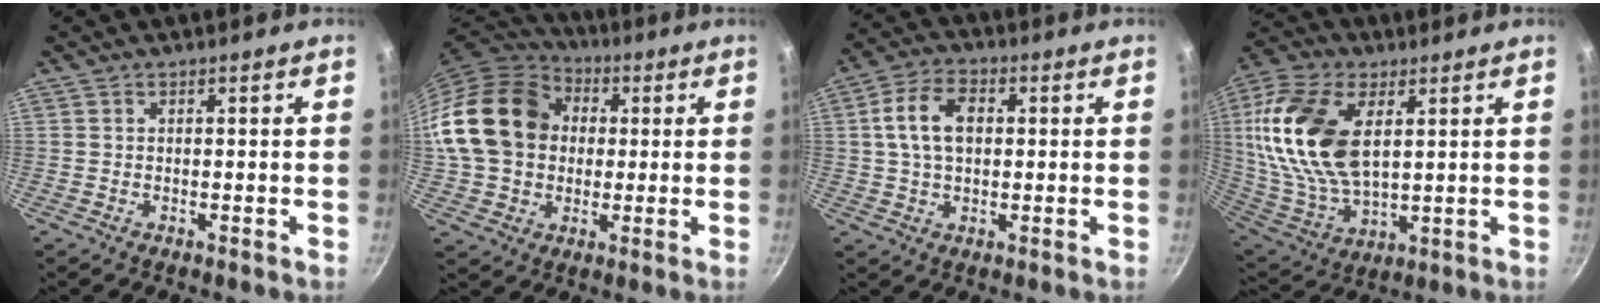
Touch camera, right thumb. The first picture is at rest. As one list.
[{"total": 19.8, "force": [2.4, 16.0, 11.5], "torque": [-0.193, 0.033, 0.037]}, {"total": 9.6, "force": [1.5, 6.2, 7.1], "torque": [-0.122, 0.017, 0.022]}, {"total": 22.1, "force": [5.7, 12.4, 17.3], "torque": [-0.340, -0.019, 0.112]}]